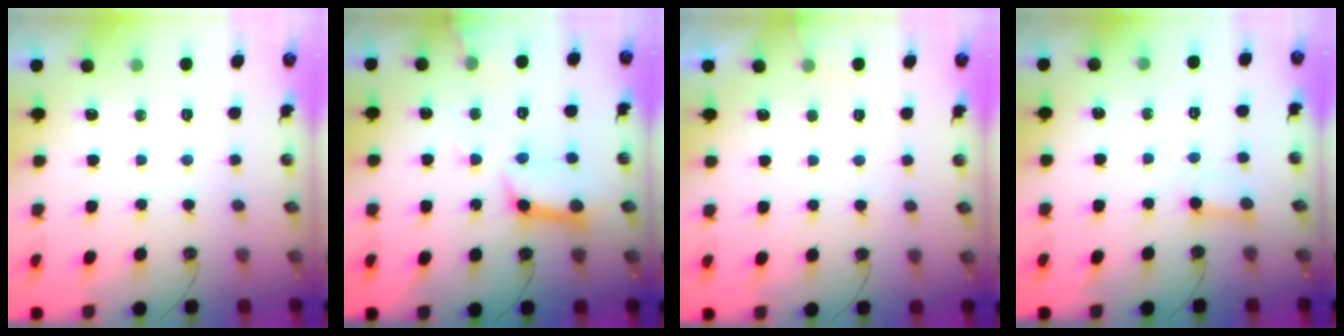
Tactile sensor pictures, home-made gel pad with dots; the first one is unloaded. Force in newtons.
{"total": 12.7, "press": 12.6, "slide": 1.5}
{"total": 5.6, "press": 5.6, "slide": 0.3}
{"total": 2.9, "press": 2.9, "slide": 0.2}